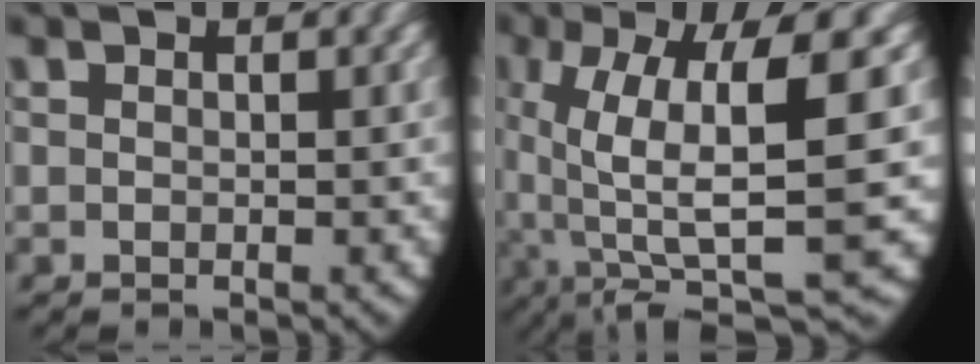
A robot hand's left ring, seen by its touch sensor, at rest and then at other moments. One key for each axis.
{"total": 11.7, "fx": -0.7, "fy": 5.8, "fz": 10.2, "tx": -0.191, "ty": -0.021, "tz": 0.002}